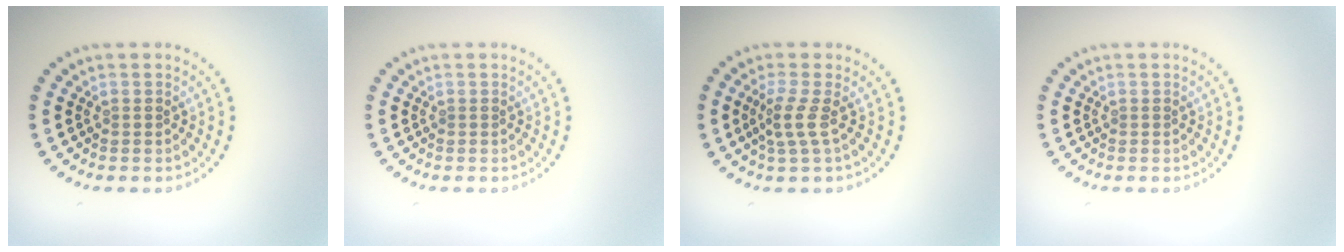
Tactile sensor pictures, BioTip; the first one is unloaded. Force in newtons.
{"total": 0.0}
{"total": 2.1, "press": 1.4, "slide": 1.5}
{"total": 0.0}